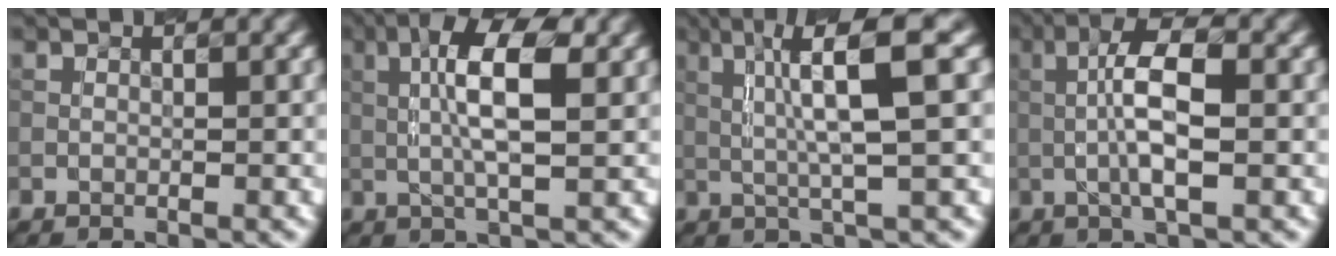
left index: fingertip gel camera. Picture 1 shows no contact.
{"total": 6.5, "force": [1.1, 1.8, 6.2], "torque": [-0.114, 0.008, 0.016]}
{"total": 6.8, "force": [1.6, 0.6, 6.6], "torque": [-0.117, 0.013, 0.031]}
{"total": 5.4, "force": [-0.1, 1.3, 5.3], "torque": [-0.099, 0.011, -0.010]}